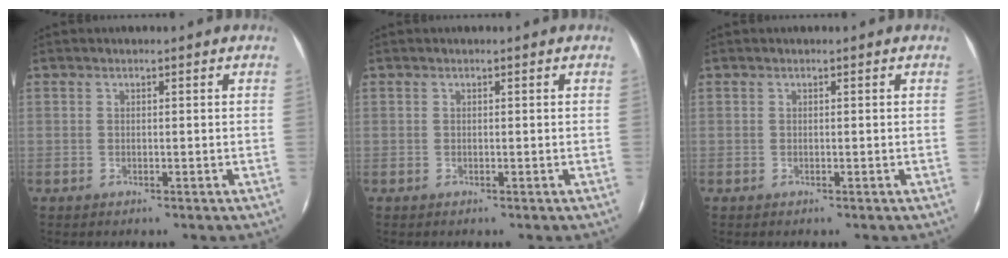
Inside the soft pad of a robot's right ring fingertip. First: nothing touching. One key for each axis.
{"total": 0.0}
{"total": 0.0}